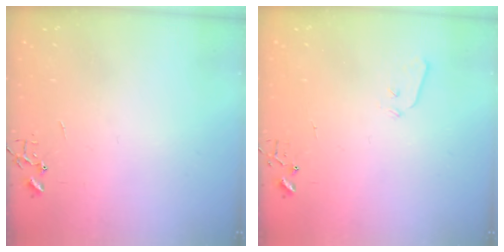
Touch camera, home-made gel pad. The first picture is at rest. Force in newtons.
{"total": 4.0, "press": 3.9, "slide": 0.6}